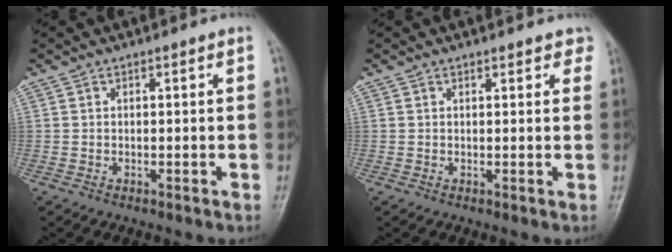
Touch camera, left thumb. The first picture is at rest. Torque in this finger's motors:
{"motor_torque": [-0.25, -0.19, -0.01, -0.01, 0.00]}